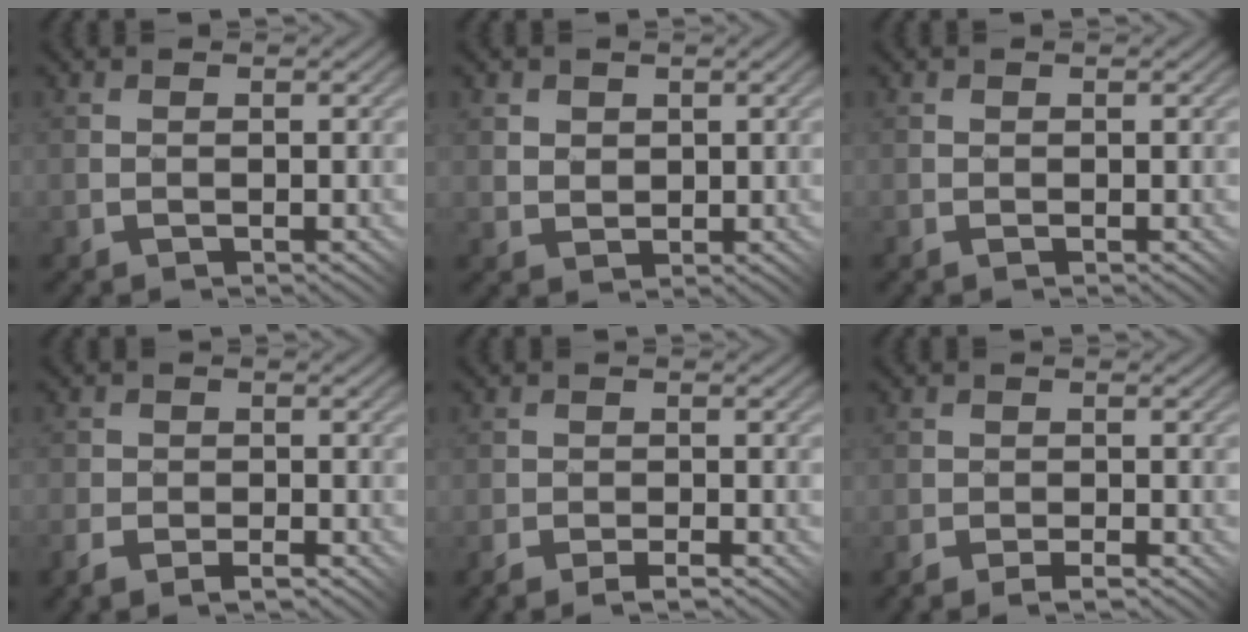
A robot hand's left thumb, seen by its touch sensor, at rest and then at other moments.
{"total": 3.4, "force": [2.0, 2.6, 0.7], "torque": [-0.041, 0.002, 0.039]}
{"total": 0.0}
{"total": 4.3, "force": [-2.7, 2.7, 2.1], "torque": [-0.031, -0.004, -0.051]}
{"total": 2.7, "force": [-2.1, 1.1, 1.3], "torque": [-0.014, 0.002, -0.040]}
{"total": 2.3, "force": [-1.8, 0.9, 1.0], "torque": [-0.011, 0.002, -0.035]}